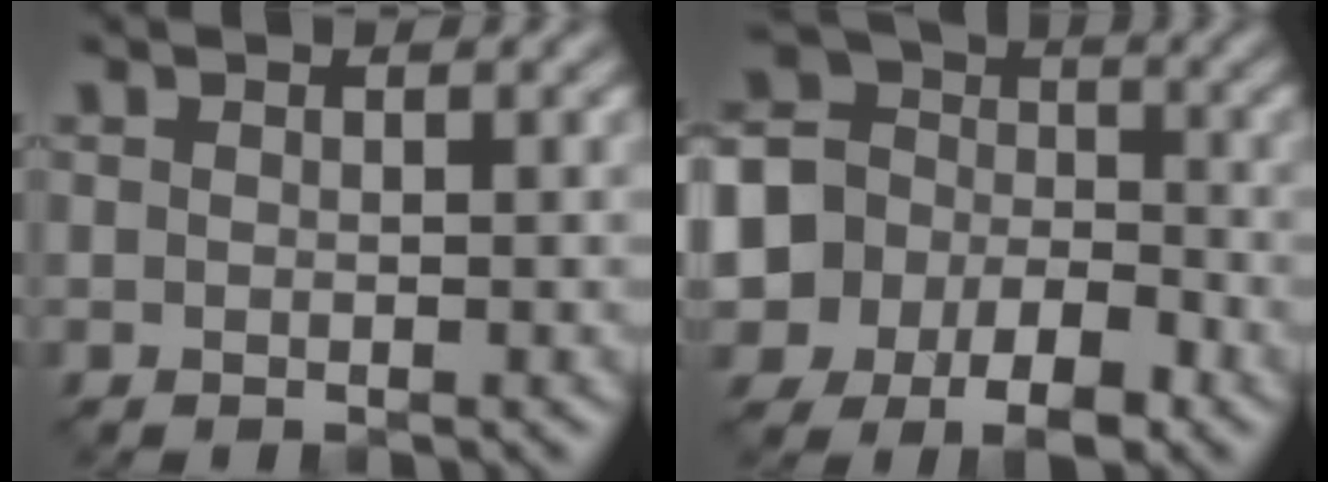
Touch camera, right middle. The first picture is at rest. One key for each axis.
{"total": 10.1, "fx": -3.5, "fy": 7.9, "fz": 5.1, "tx": -0.096, "ty": -0.013, "tz": -0.090}